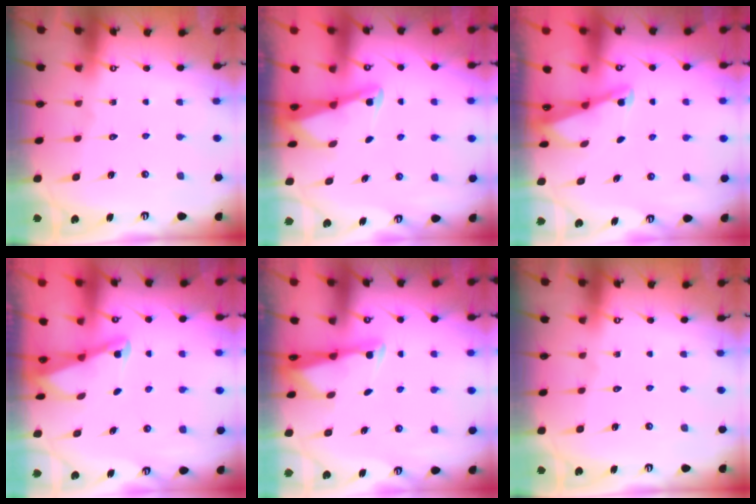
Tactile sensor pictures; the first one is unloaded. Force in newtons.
{"total": 2.2, "press": 2.2, "slide": 0.3}
{"total": 1.9, "press": 1.9, "slide": 0.4}
{"total": 2.0, "press": 2.0, "slide": 0.4}
{"total": 2.7, "press": 2.7, "slide": 0.4}
{"total": 0.0}